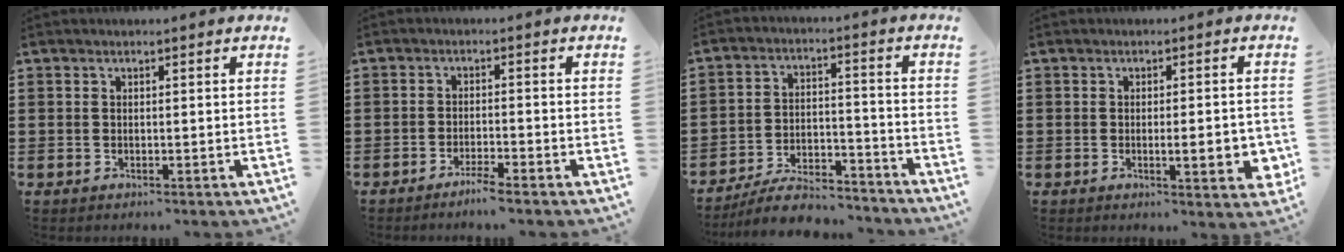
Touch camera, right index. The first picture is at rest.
{"total": 2.3, "force": [-2.1, -0.2, 1.1], "torque": [-0.019, 0.002, -0.038]}
{"total": 7.4, "force": [-6.9, 1.3, 2.2], "torque": [-0.046, 0.014, -0.134]}
{"total": 4.9, "force": [-1.0, 1.1, 4.7], "torque": [-0.059, -0.008, -0.017]}